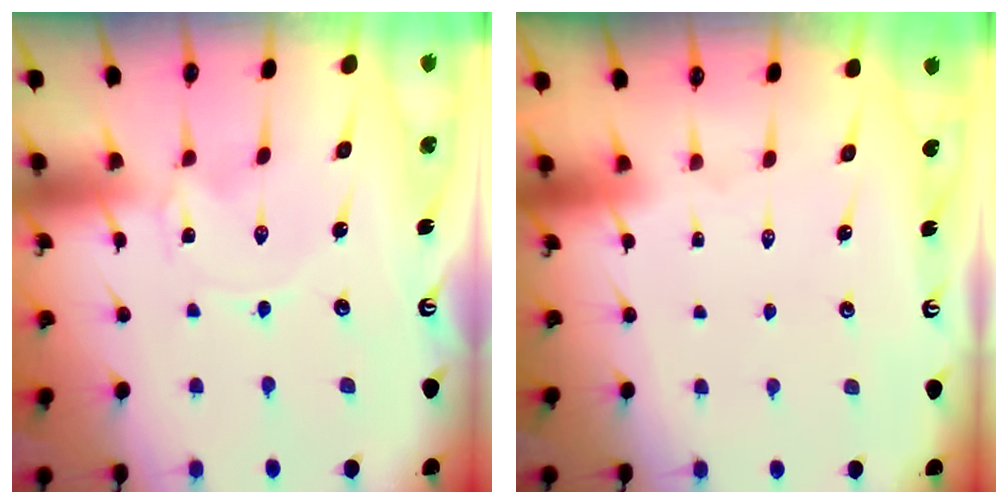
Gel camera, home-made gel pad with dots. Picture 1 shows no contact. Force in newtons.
{"total": 1.6, "press": 1.6, "slide": 0.1}